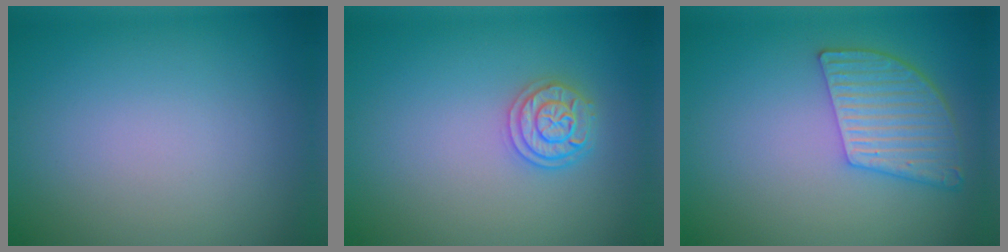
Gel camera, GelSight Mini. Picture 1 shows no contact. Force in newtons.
{"total": 2.4, "press": 2.4, "slide": 0.4}
{"total": 5.0, "press": 4.0, "slide": 3.1}